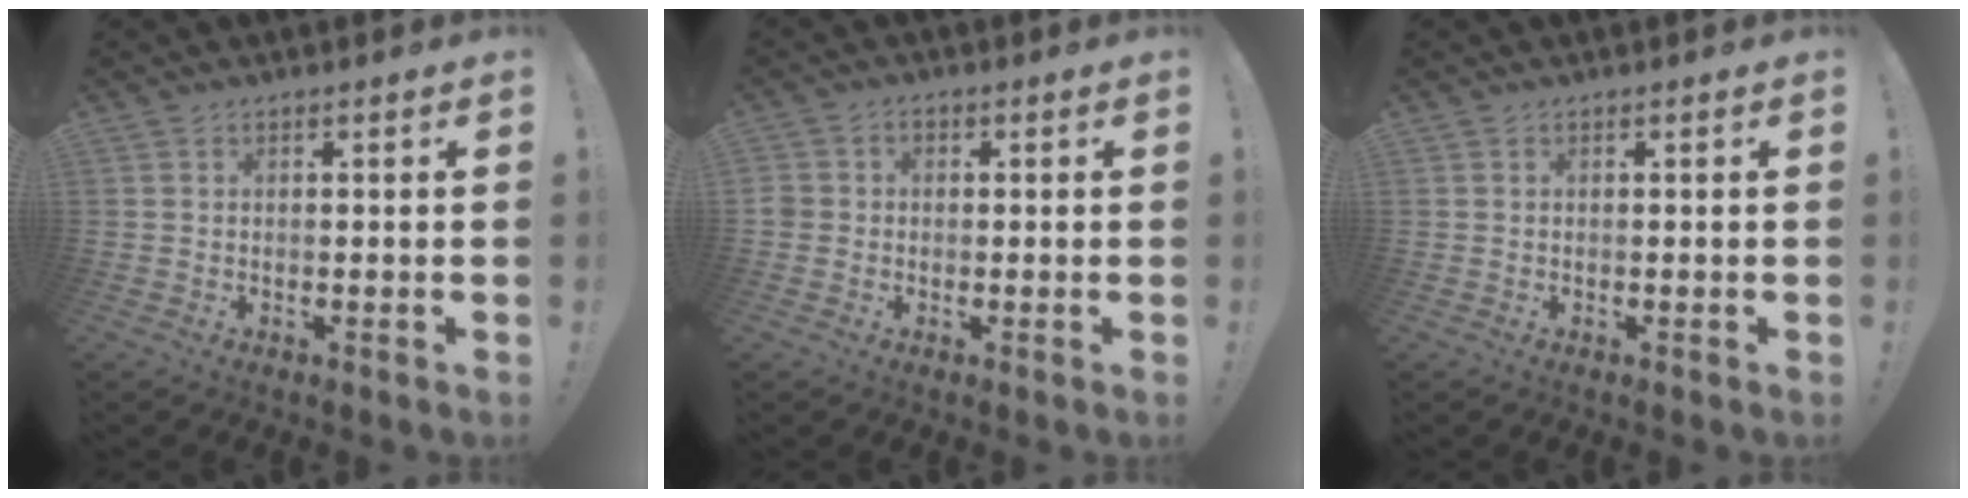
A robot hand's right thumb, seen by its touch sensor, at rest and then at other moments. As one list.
[{"total": 3.3, "force": [-0.7, 2.9, 1.5], "torque": [-0.026, 0.005, -0.015]}, {"total": 0.0}]